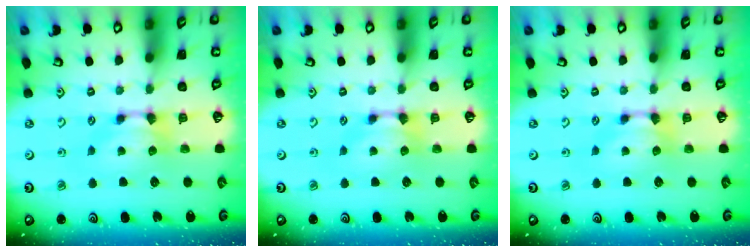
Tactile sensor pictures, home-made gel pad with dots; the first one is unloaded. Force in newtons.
{"total": 0.0}
{"total": 0.0}